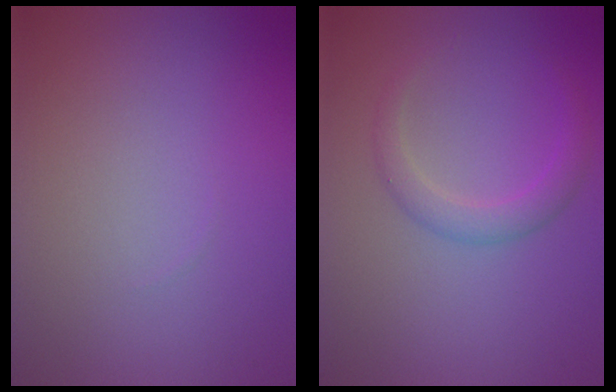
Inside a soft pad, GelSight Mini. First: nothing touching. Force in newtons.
{"total": 2.0, "press": 2.0, "slide": 0.1}